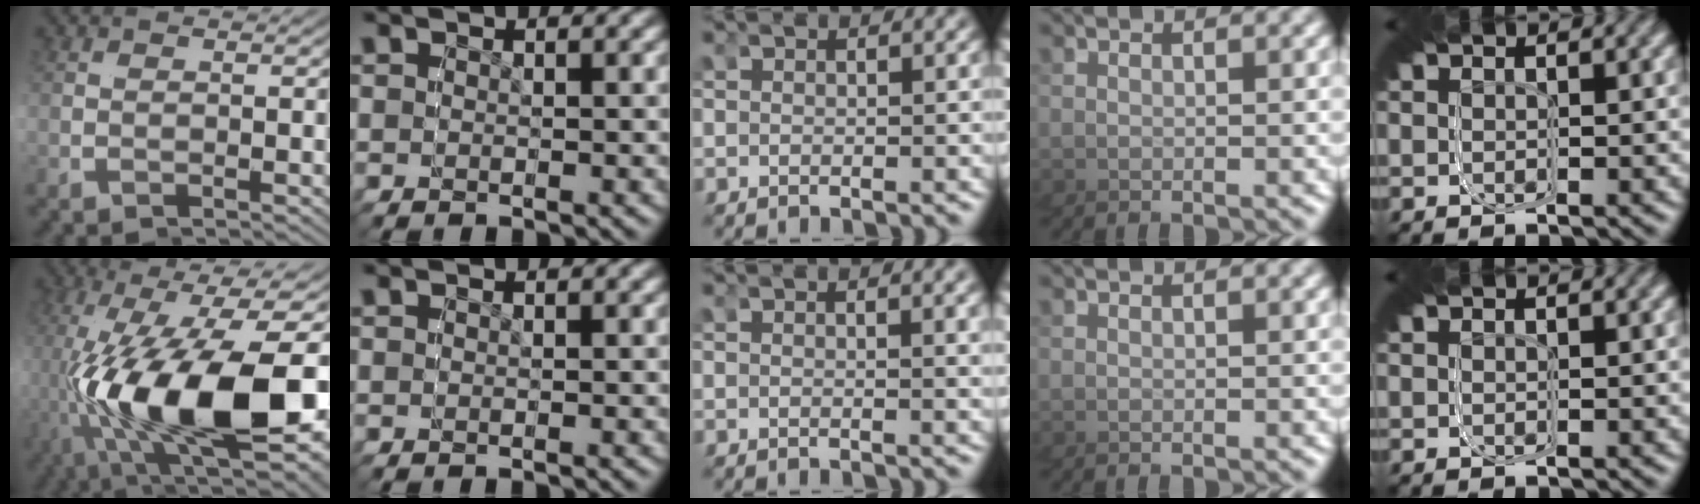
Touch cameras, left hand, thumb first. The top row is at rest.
{"thumb": {"total": 17.9, "force": [-4.0, 6.5, 16.2], "torque": [-0.341, -0.026, -0.036]}, "middle": {"total": 0.7, "force": [0.4, -0.4, 0.5], "torque": [-0.006, -0.001, 0.006]}}